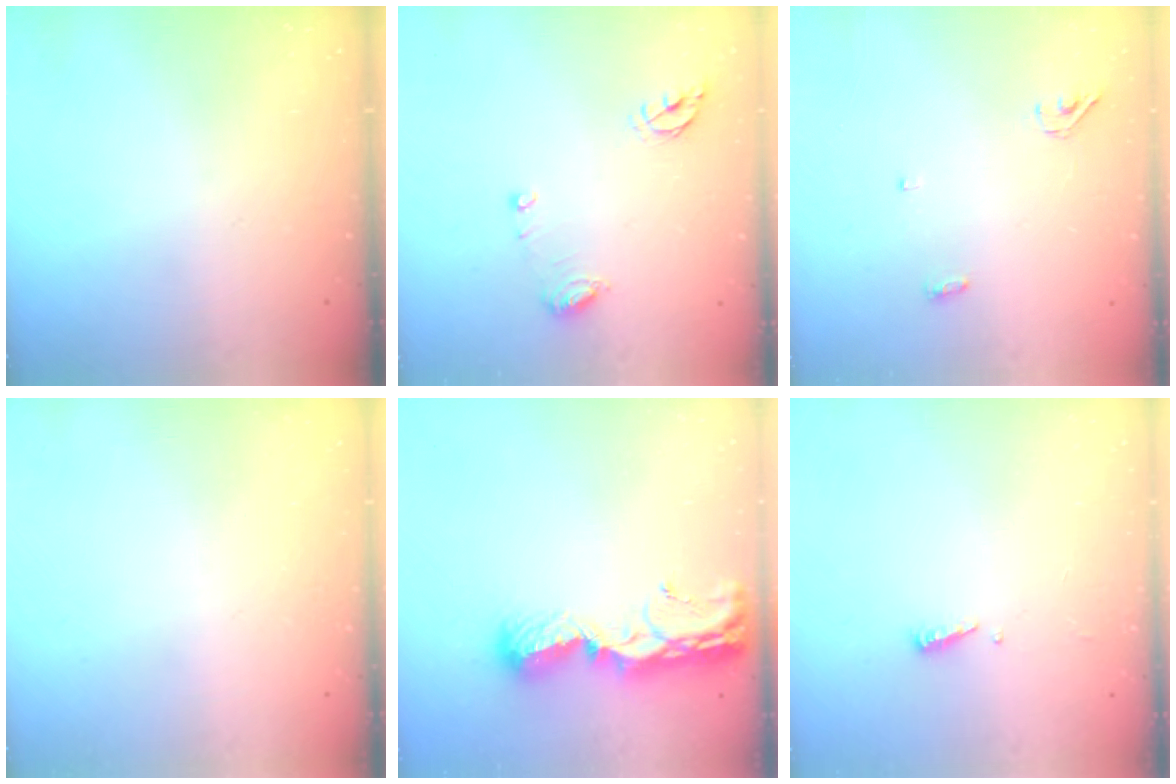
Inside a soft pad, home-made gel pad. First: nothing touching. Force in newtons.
{"total": 7.9, "press": 7.8, "slide": 0.9}
{"total": 3.6, "press": 3.5, "slide": 0.9}
{"total": 0.0}
{"total": 10.1, "press": 10.0, "slide": 0.8}
{"total": 3.7, "press": 3.6, "slide": 0.5}